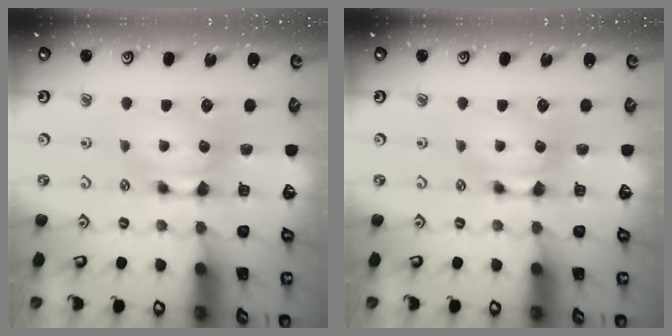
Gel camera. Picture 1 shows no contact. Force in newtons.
{"total": 0.0}